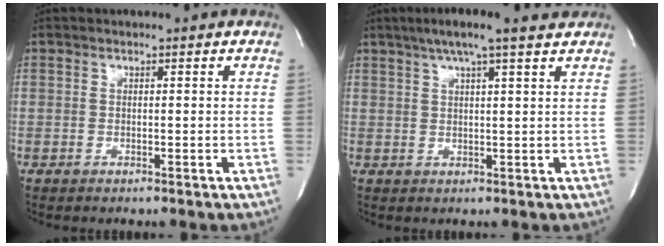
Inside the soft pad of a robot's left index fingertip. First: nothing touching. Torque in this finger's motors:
{"motor_torque": [0.18, -0.17, 0.10, 0.02]}